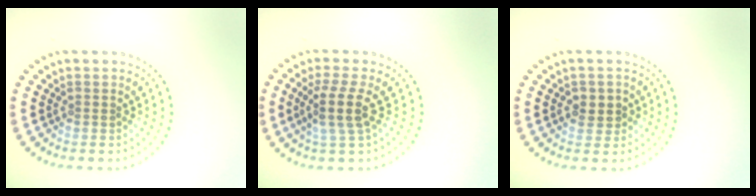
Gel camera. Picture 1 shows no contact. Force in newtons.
{"total": 3.2, "press": 2.5, "slide": 1.9}
{"total": 2.0, "press": 2.0, "slide": 0.4}